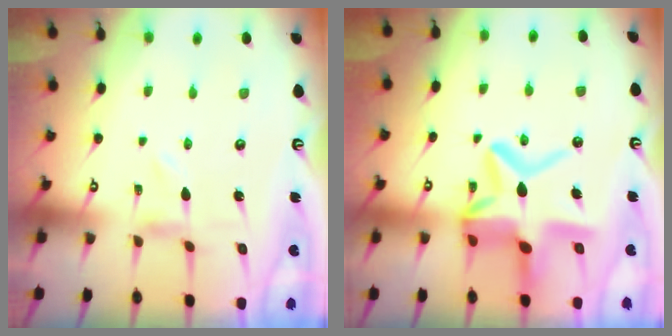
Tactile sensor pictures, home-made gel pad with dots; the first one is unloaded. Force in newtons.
{"total": 16.1, "press": 16.1, "slide": 1.6}